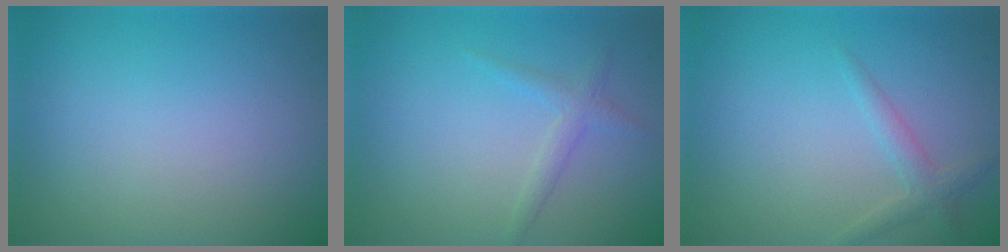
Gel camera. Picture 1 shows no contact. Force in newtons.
{"total": 1.4, "press": 1.4, "slide": 0.0}
{"total": 1.6, "press": 1.6, "slide": 0.1}